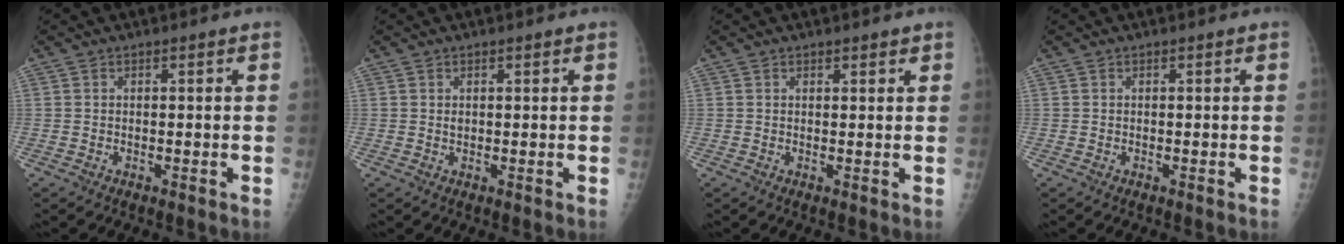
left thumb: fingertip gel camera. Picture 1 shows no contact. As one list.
[{"total": 0.9, "force": [0.3, 0.7, 0.5], "torque": [-0.005, -0.001, 0.007]}, {"total": 1.1, "force": [0.8, 0.5, 0.5], "torque": [0.000, -0.005, 0.009]}, {"total": 0.0}]